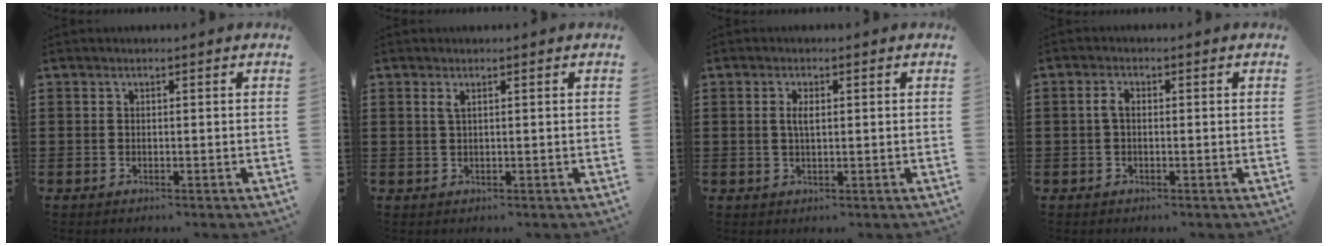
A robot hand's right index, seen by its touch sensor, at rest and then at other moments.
{"total": 1.0, "force": [0.4, 0.1, 0.9], "torque": [-0.020, 0.003, 0.007]}
{"total": 2.2, "force": [0.3, 0.8, 2.0], "torque": [-0.041, 0.004, 0.004]}
{"total": 2.0, "force": [-0.1, 1.0, 1.7], "torque": [-0.043, -0.001, -0.006]}